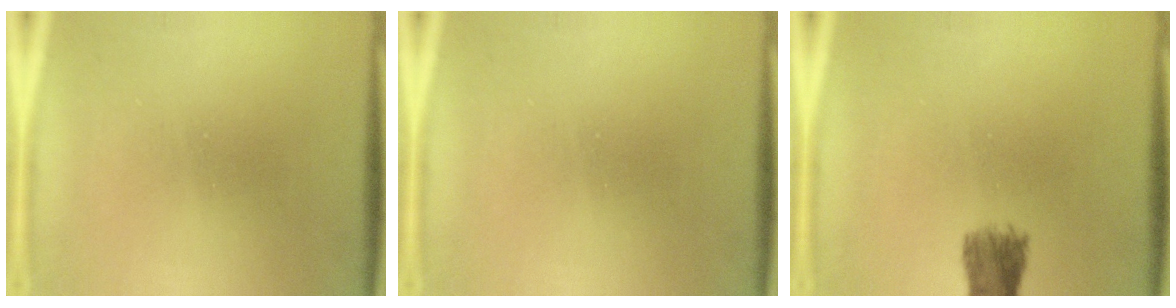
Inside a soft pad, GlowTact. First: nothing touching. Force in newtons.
{"total": 0.0}
{"total": 3.9}